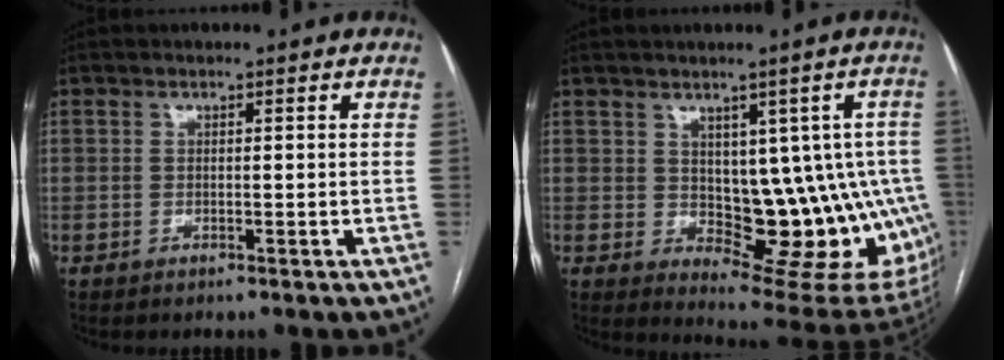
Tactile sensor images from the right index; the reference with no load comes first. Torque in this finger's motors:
{"motor_torque": [0.79, 0.31, 0.16, 0.02]}